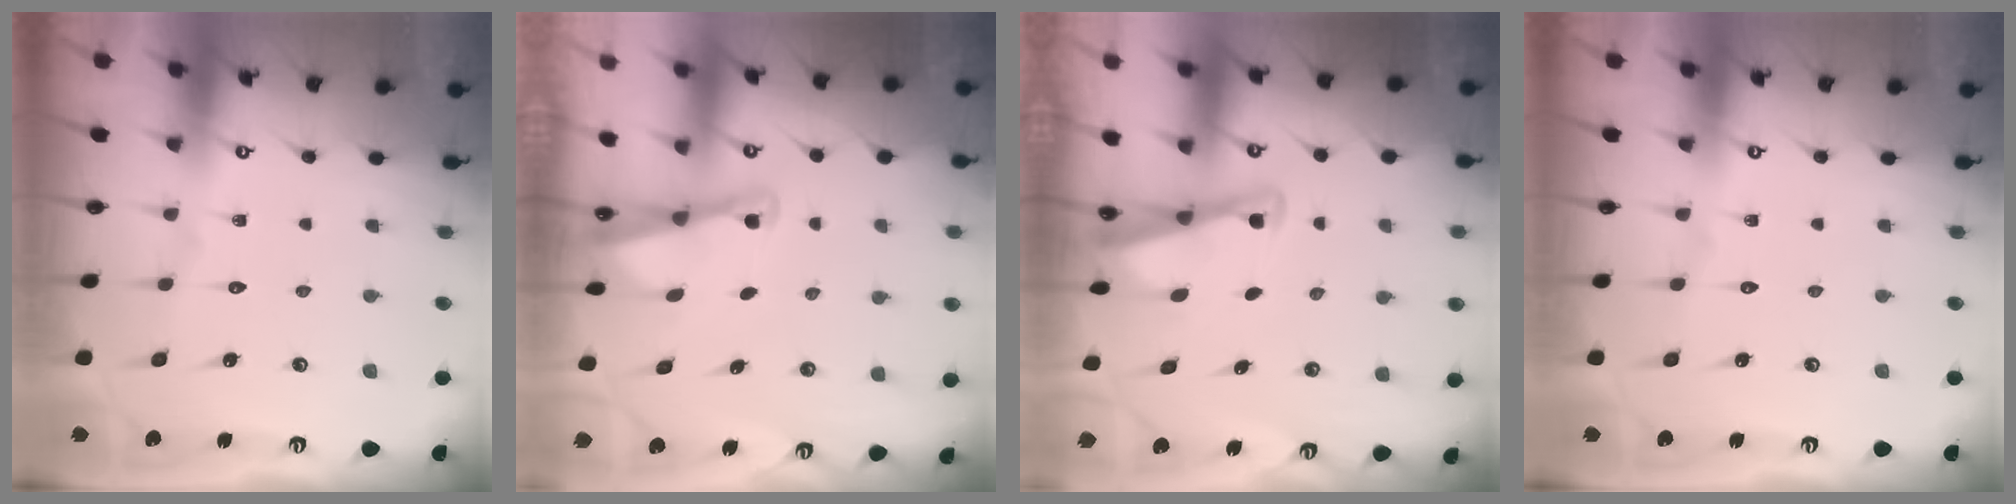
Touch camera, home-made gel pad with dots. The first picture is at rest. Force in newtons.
{"total": 2.0, "press": 2.0, "slide": 0.2}
{"total": 2.9, "press": 2.8, "slide": 0.3}
{"total": 0.0}